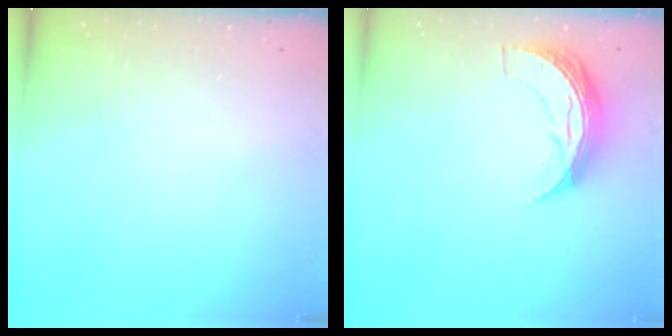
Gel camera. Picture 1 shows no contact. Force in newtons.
{"total": 9.9, "press": 9.8, "slide": 0.6}